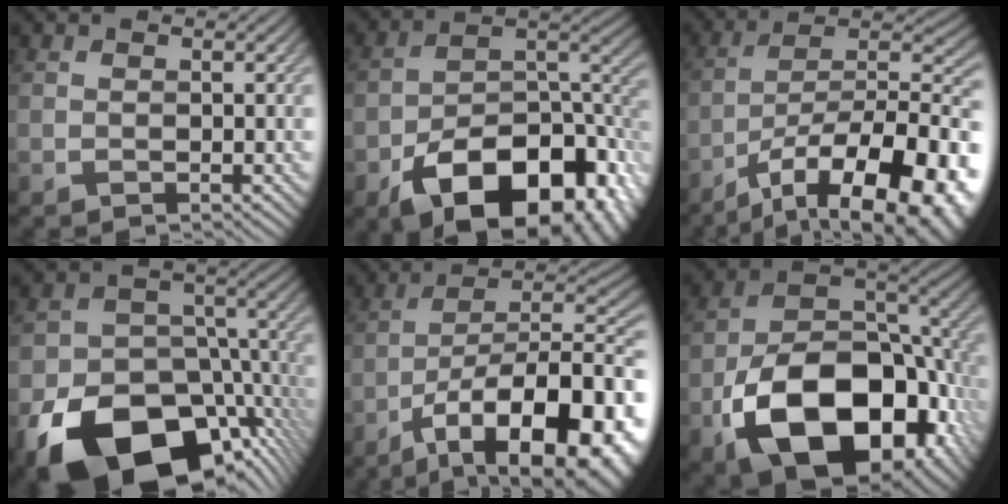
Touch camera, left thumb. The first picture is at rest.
{"total": 17.5, "force": [-9.8, 8.9, 11.4], "torque": [-0.167, -0.030, -0.156]}
{"total": 18.3, "force": [-10.3, 7.0, 13.5], "torque": [-0.199, -0.018, -0.158]}
{"total": 18.6, "force": [-9.7, 12.1, 10.3], "torque": [-0.177, -0.059, -0.146]}
{"total": 19.3, "force": [-9.8, 7.9, 14.6], "torque": [-0.201, -0.011, -0.145]}
{"total": 18.7, "force": [-7.5, 11.4, 12.8], "torque": [-0.217, -0.046, -0.123]}